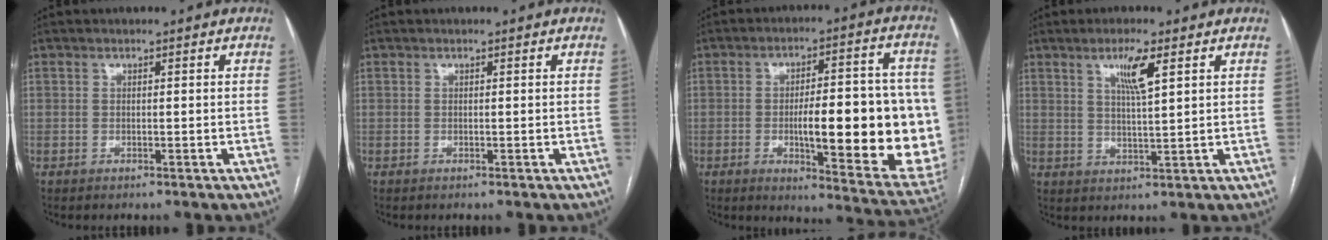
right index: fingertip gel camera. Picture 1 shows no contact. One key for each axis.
{"total": 0.0}
{"total": 22.2, "fx": -2.6, "fy": 4.7, "fz": 21.5, "tx": -0.224, "ty": 0.016, "tz": -0.015}
{"total": 5.3, "fx": 2.6, "fy": 0.2, "fz": 4.6, "tx": -0.083, "ty": -0.002, "tz": 0.046}